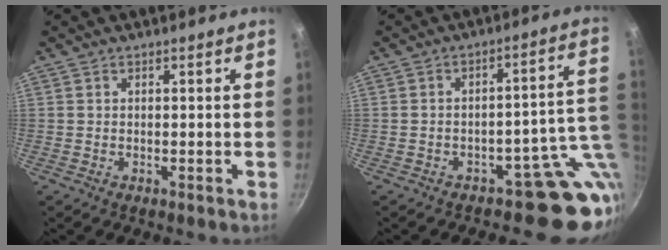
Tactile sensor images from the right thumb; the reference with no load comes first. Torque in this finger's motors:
{"motor_torque": [3.03, 0.91, -0.05, -0.15, 0.25]}